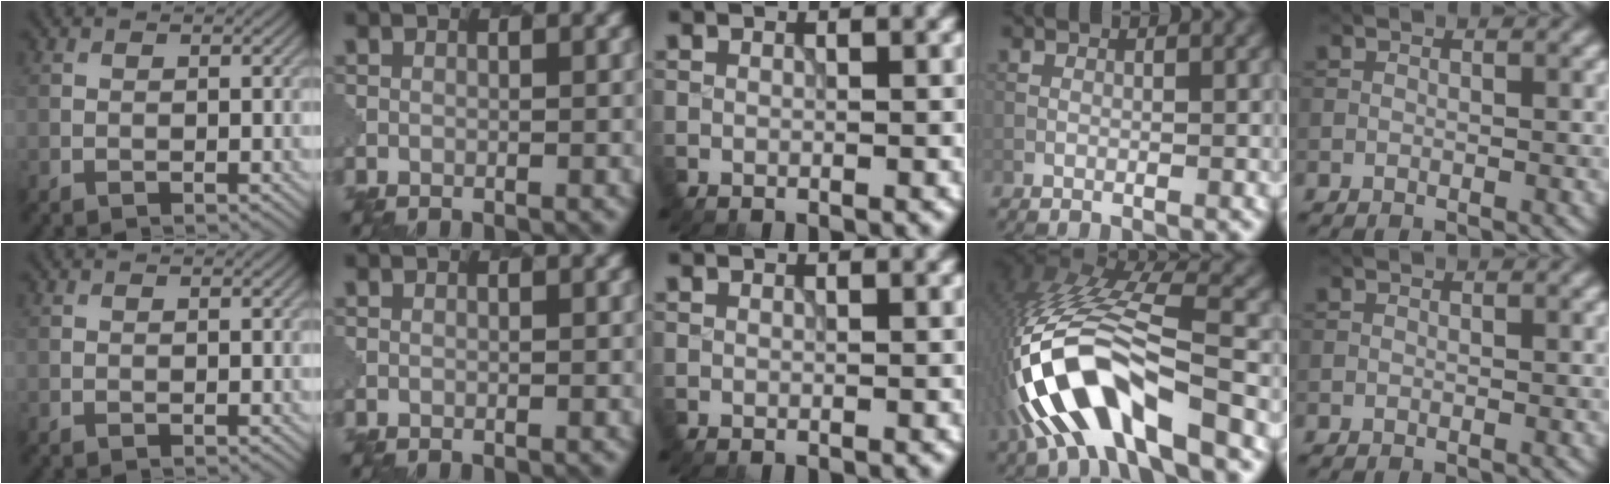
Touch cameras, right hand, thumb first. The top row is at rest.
{"ring": {"total": 12.3, "force": [-5.3, 4.4, 10.1], "torque": [-0.215, 0.006, -0.096]}}